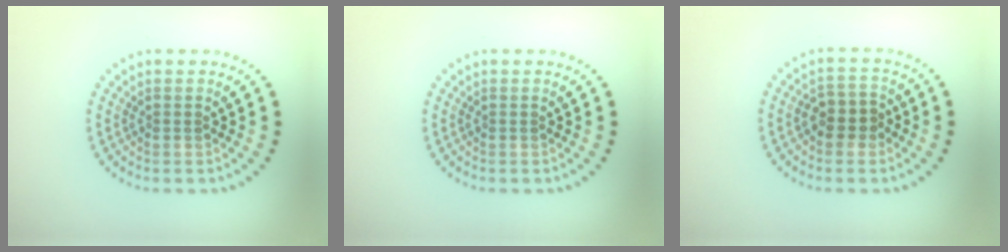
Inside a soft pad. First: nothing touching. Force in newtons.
{"total": 0.0}
{"total": 2.6, "press": 2.4, "slide": 0.8}